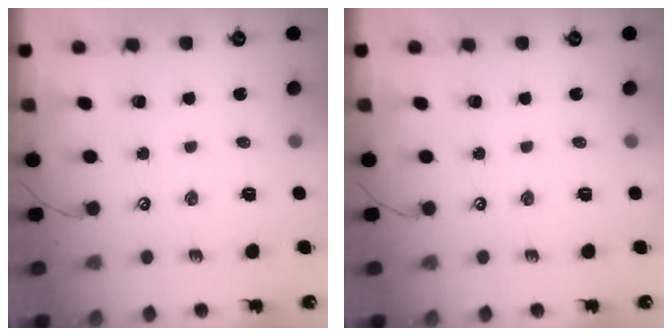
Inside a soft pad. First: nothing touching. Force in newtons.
{"total": 0.0}